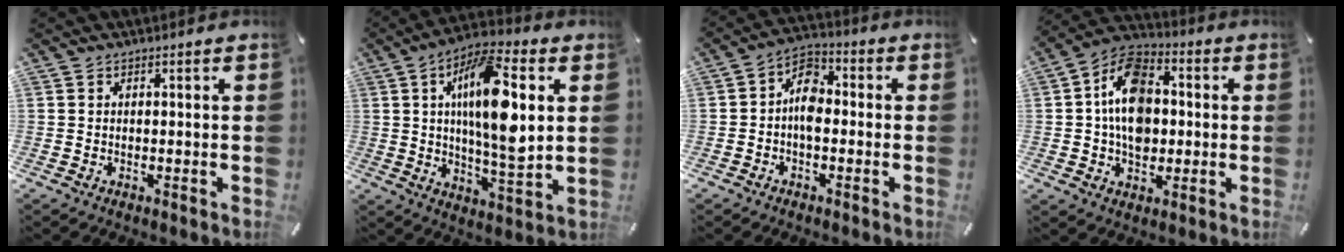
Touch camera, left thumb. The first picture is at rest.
{"total": 16.7, "force": [3.8, 6.1, 15.1], "torque": [-0.270, -0.011, 0.057]}
{"total": 7.1, "force": [-1.7, 4.4, 5.2], "torque": [-0.103, 0.021, -0.030]}
{"total": 13.8, "force": [-0.2, 10.2, 9.4], "torque": [-0.174, 0.019, -0.002]}